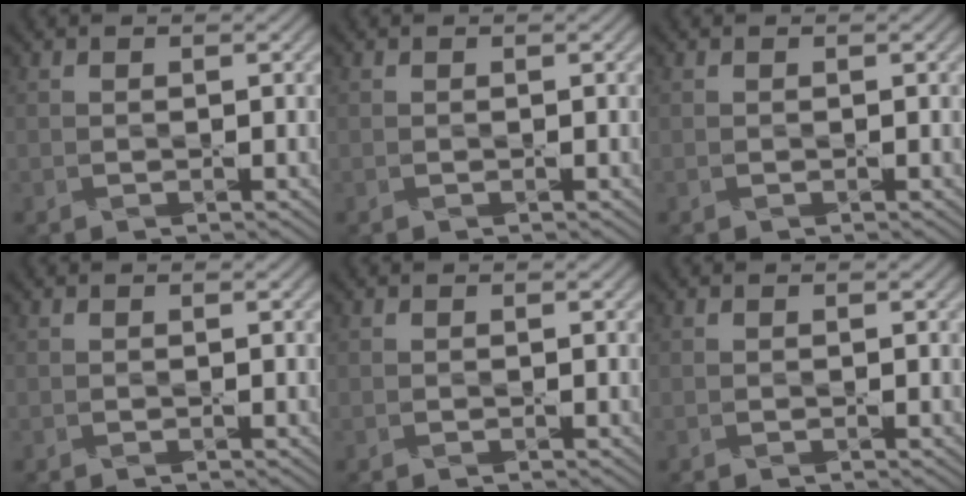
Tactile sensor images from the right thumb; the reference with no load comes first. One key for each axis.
{"total": 0.0}
{"total": 0.0}
{"total": 0.0}
{"total": 0.0}
{"total": 0.0}